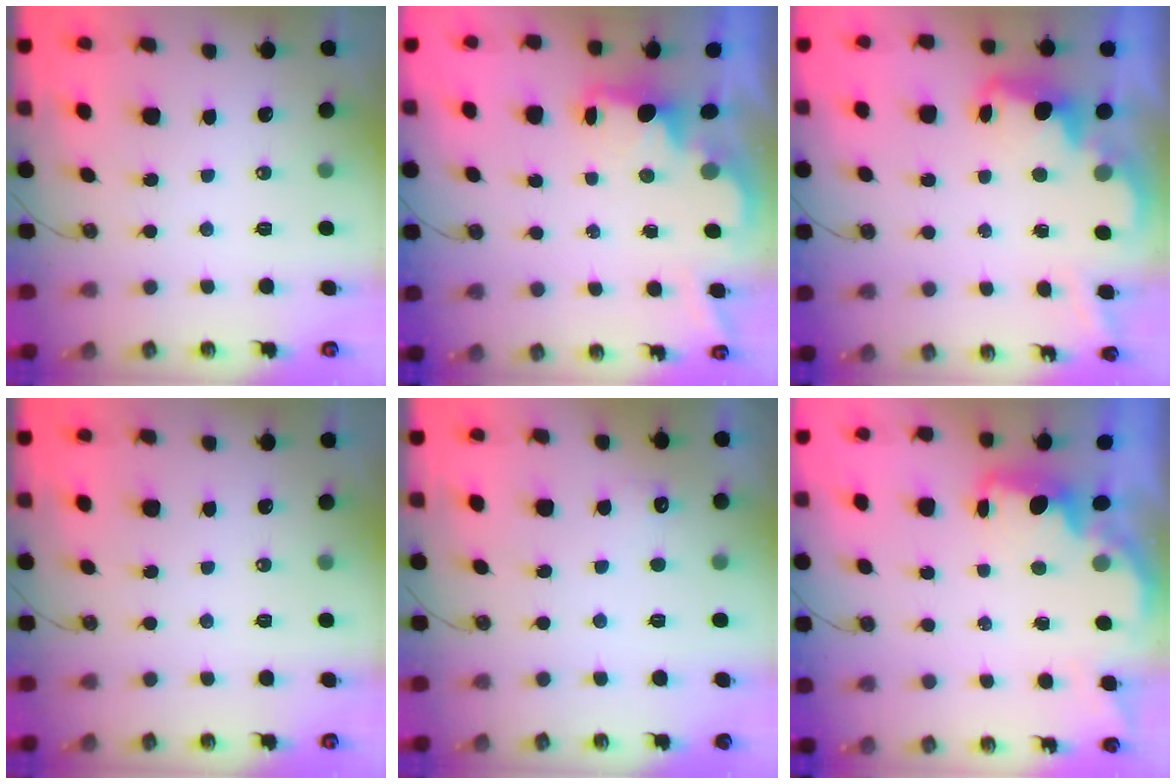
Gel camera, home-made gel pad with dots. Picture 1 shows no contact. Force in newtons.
{"total": 1.7, "press": 1.6, "slide": 0.7}
{"total": 2.4, "press": 2.3, "slide": 0.7}
{"total": 0.0}
{"total": 5.1, "press": 5.0, "slide": 1.2}
{"total": 1.6, "press": 1.4, "slide": 0.7}